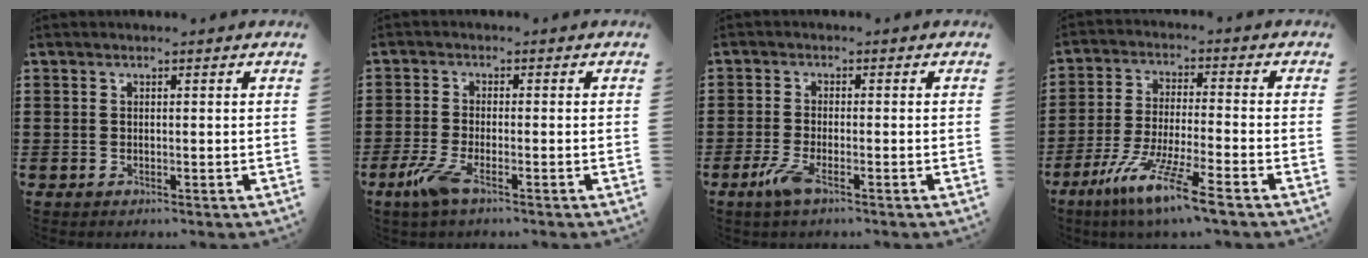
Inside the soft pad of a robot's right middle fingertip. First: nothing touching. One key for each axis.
{"total": 4.3, "fx": -2.1, "fy": 1.0, "fz": 3.6, "tx": -0.093, "ty": -0.016, "tz": -0.045}
{"total": 3.5, "fx": -1.6, "fy": 0.9, "fz": 2.9, "tx": -0.068, "ty": -0.008, "tz": -0.035}
{"total": 9.5, "fx": -6.8, "fy": 0.1, "fz": 6.6, "tx": -0.137, "ty": -0.013, "tz": -0.133}